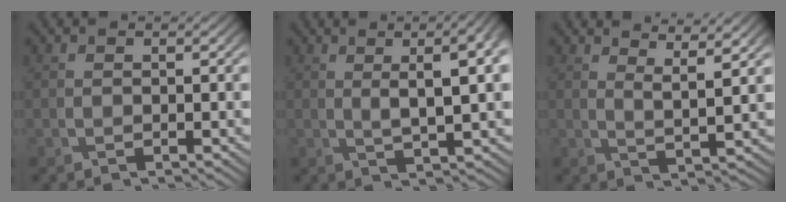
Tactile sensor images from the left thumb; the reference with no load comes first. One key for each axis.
{"total": 8.4, "fx": 2.4, "fy": 2.4, "fz": 7.7, "tx": -0.091, "ty": 0.017, "tz": 0.029}
{"total": 4.4, "fx": 3.2, "fy": 0.5, "fz": 3.1, "tx": -0.059, "ty": -0.007, "tz": 0.062}